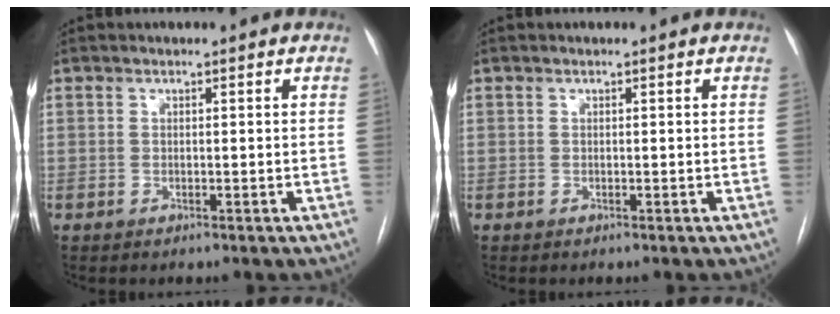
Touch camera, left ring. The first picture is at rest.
{"total": 0.0}